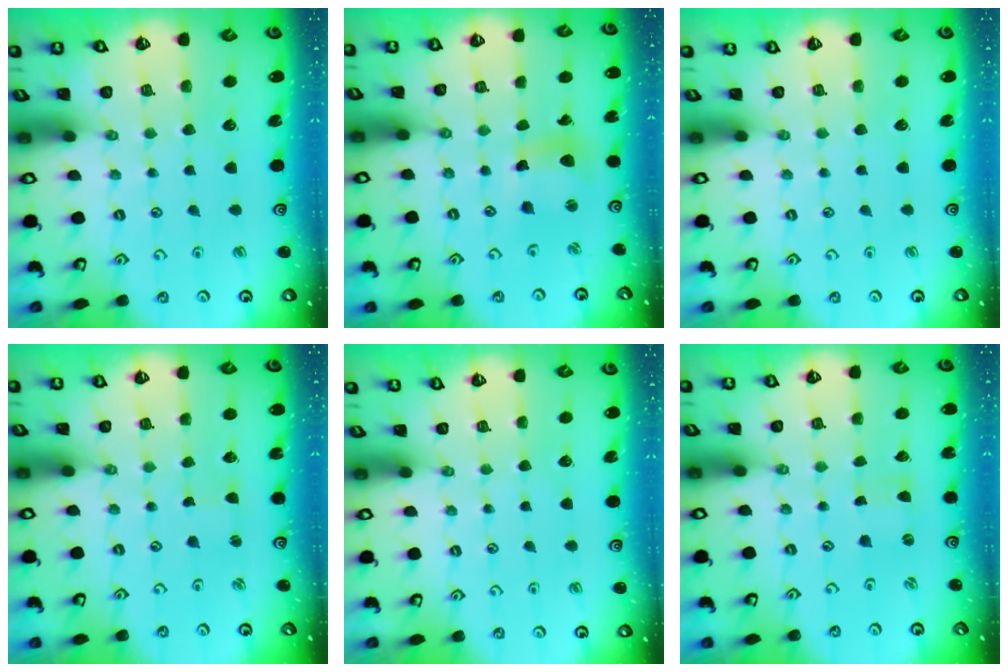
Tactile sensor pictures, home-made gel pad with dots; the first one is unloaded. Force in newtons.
{"total": 8.2, "press": 8.2, "slide": 0.5}
{"total": 0.0}
{"total": 0.8, "press": 0.8, "slide": 0.1}
{"total": 0.0}
{"total": 0.0}